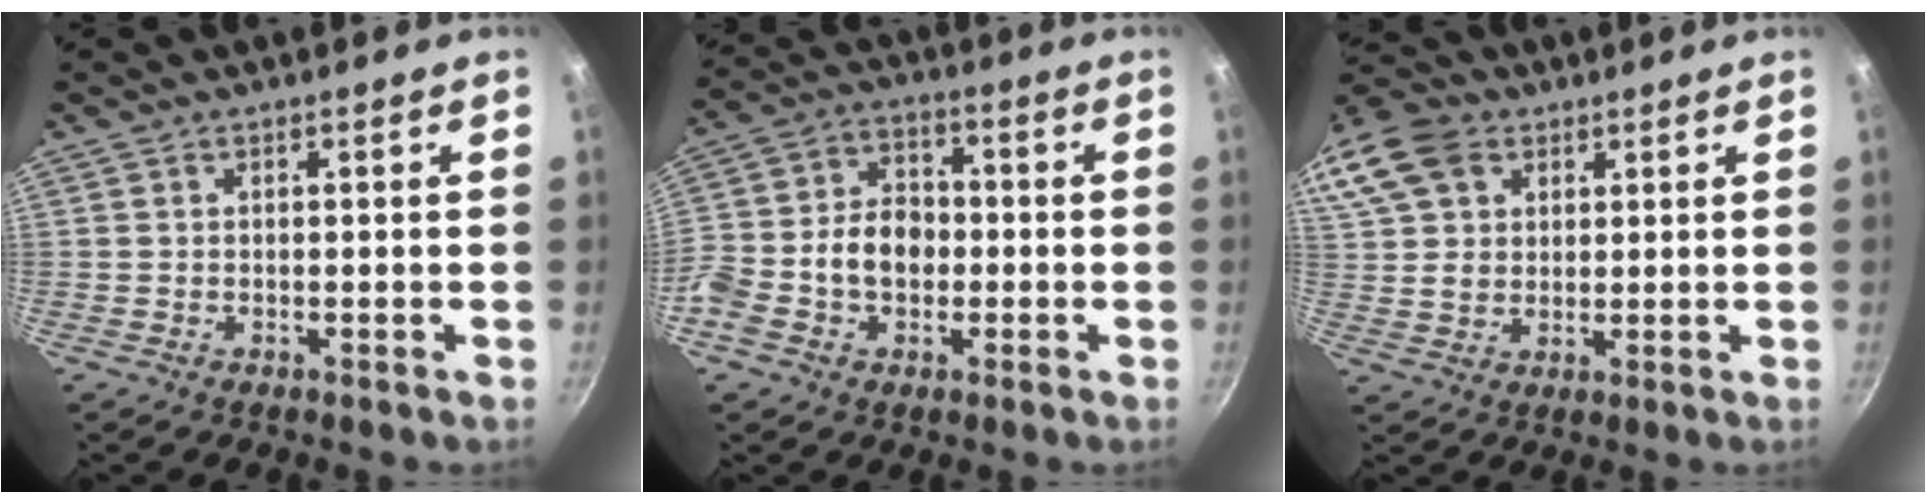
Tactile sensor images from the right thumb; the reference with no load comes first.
{"total": 12.4, "force": [-2.2, 9.0, 8.2], "torque": [-0.125, 0.032, -0.055]}
{"total": 21.6, "force": [9.5, 16.1, 10.7], "torque": [-0.265, 0.039, 0.176]}